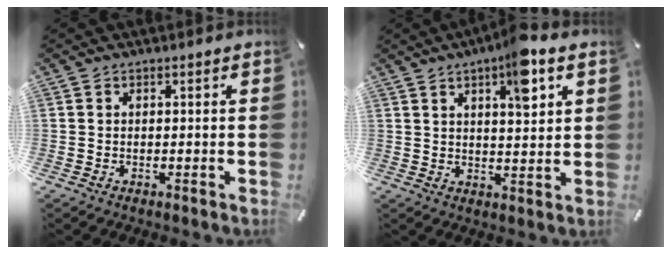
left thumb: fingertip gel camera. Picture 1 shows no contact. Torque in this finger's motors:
{"motor_torque": [1.73, 1.11, 0.57, 0.34, 0.14]}